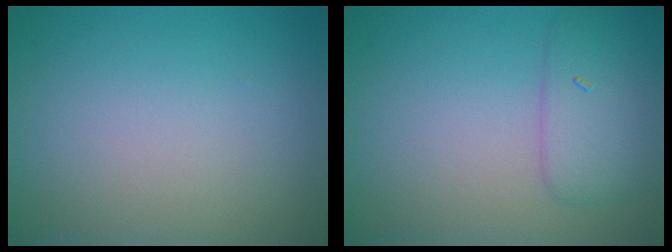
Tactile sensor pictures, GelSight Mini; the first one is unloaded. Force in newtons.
{"total": 3.1, "press": 3.1, "slide": 0.1}